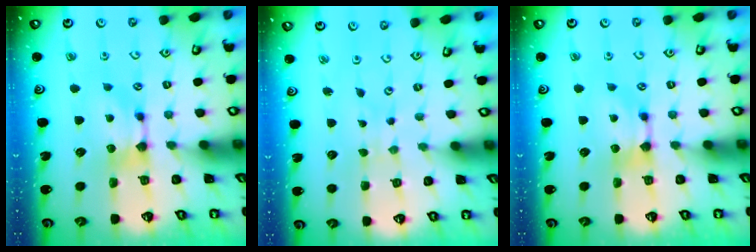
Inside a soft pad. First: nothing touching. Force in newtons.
{"total": 5.5, "press": 5.5, "slide": 0.3}
{"total": 0.0}